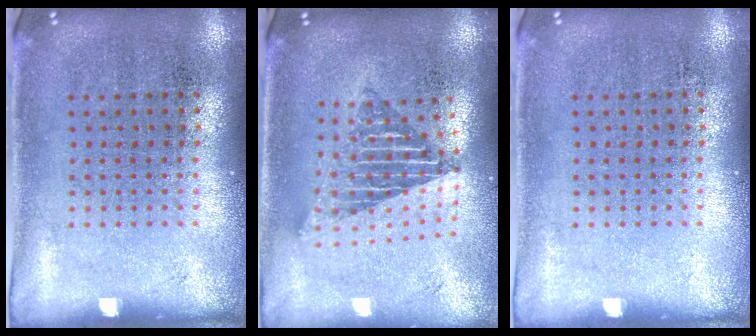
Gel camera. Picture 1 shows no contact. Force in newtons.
{"total": 1.8, "press": 1.4, "slide": 1.1}
{"total": 0.0}